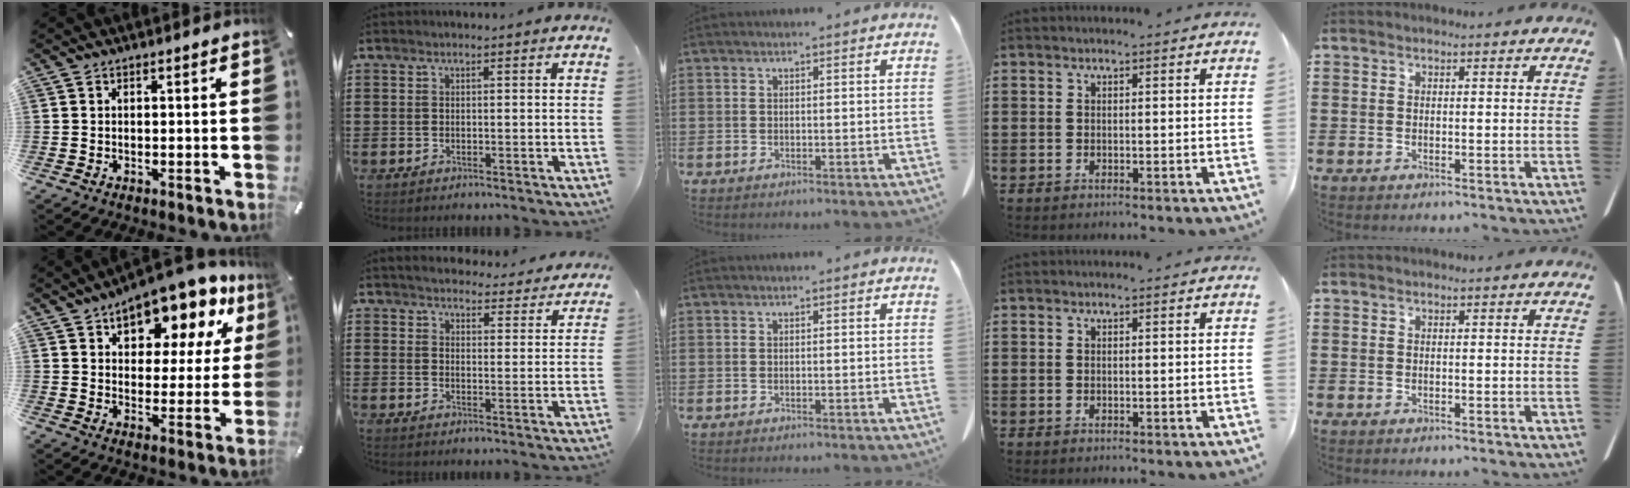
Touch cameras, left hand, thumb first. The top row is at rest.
{"thumb": {"total": 15.2, "force": [10.9, 7.5, 7.6], "torque": [-0.106, -0.077, 0.183]}, "index": {"total": 3.8, "force": [3.8, -0.1, 0.2], "torque": [-0.014, -0.032, 0.063]}}